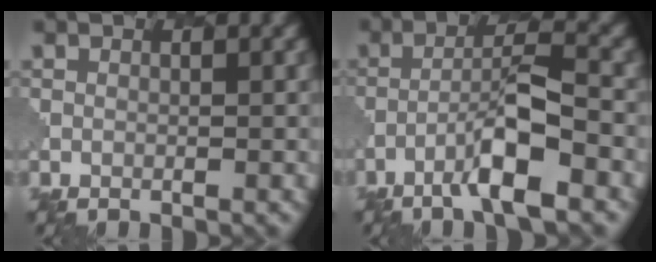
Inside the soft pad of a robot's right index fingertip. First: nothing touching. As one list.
[{"total": 5.3, "force": [-2.8, 0.7, 4.5], "torque": [-0.073, 0.014, -0.052]}]